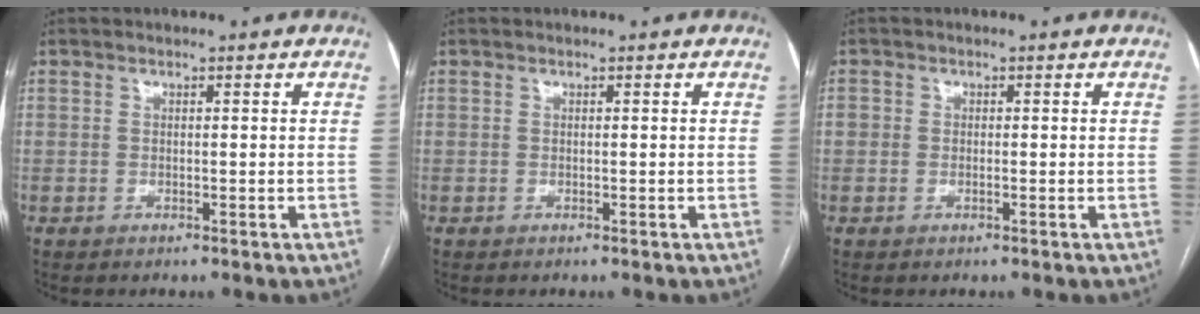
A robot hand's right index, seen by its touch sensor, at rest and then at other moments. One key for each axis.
{"total": 0.0}
{"total": 1.7, "fx": -0.3, "fy": 1.3, "fz": 1.1, "tx": -0.021, "ty": 0.005, "tz": -0.004}